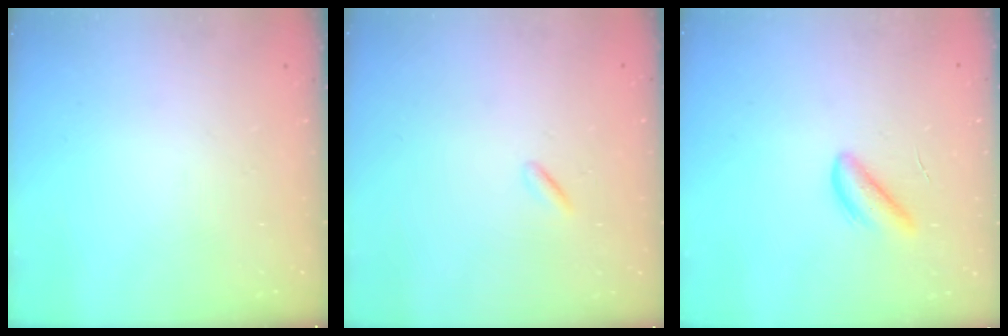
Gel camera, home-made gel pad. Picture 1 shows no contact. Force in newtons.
{"total": 0.0}
{"total": 3.4, "press": 3.4, "slide": 0.3}